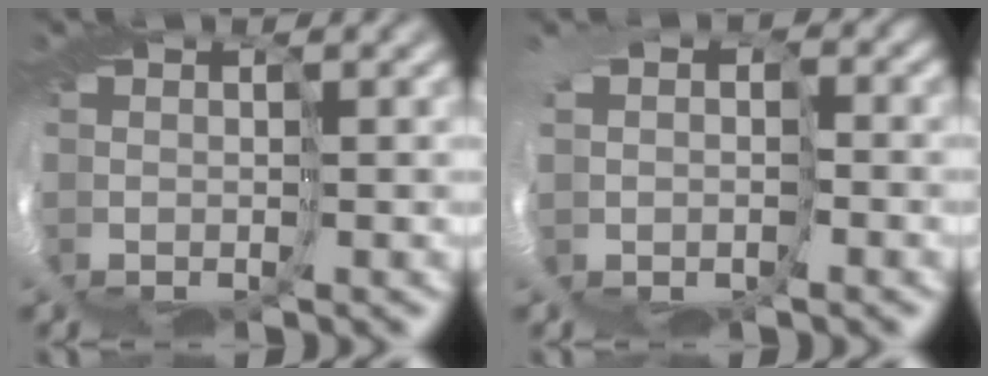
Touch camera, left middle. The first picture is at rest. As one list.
[{"total": 3.8, "force": [-0.3, 3.2, 2.0], "torque": [-0.044, -0.015, -0.002]}]